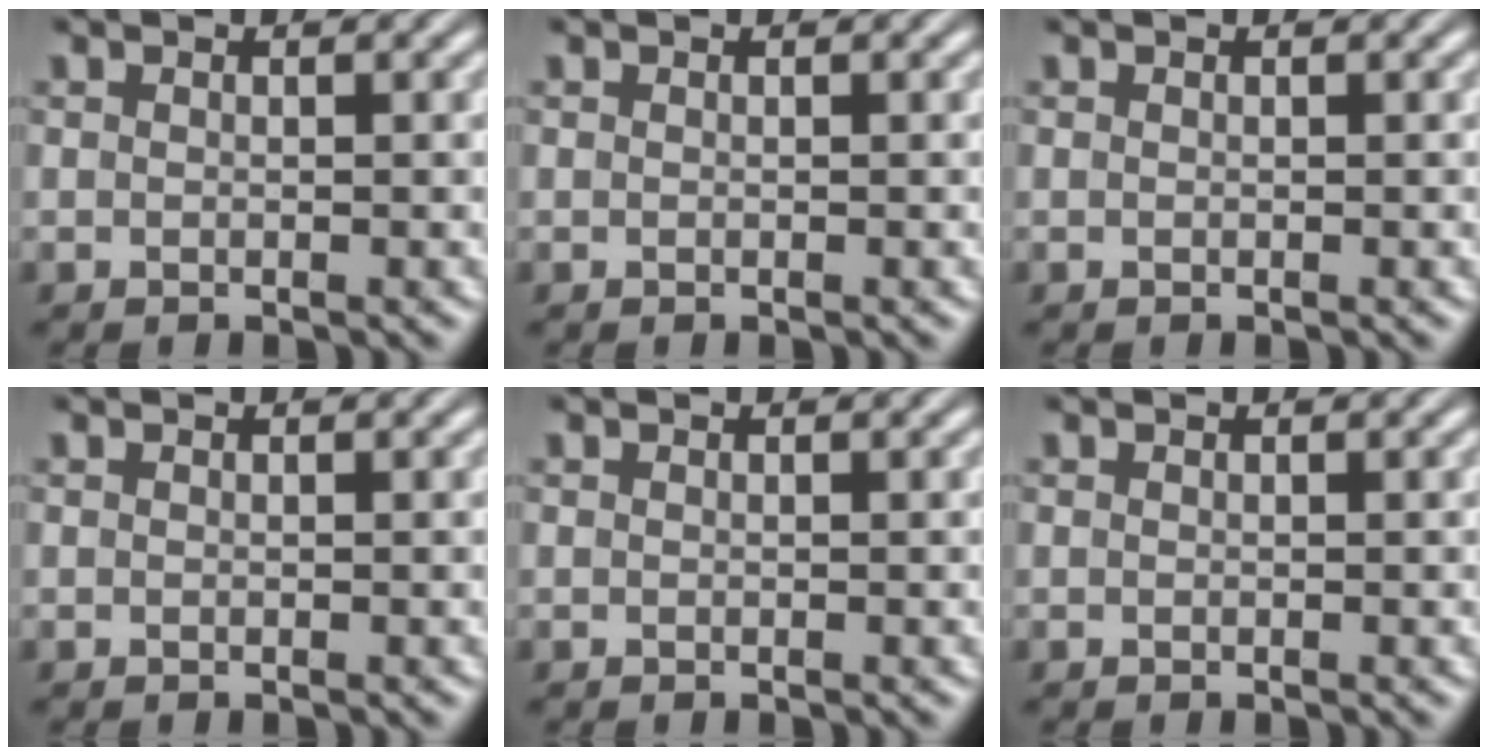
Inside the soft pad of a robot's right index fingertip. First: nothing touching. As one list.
[{"total": 0.0}, {"total": 0.0}, {"total": 0.0}, {"total": 0.0}, {"total": 0.0}]